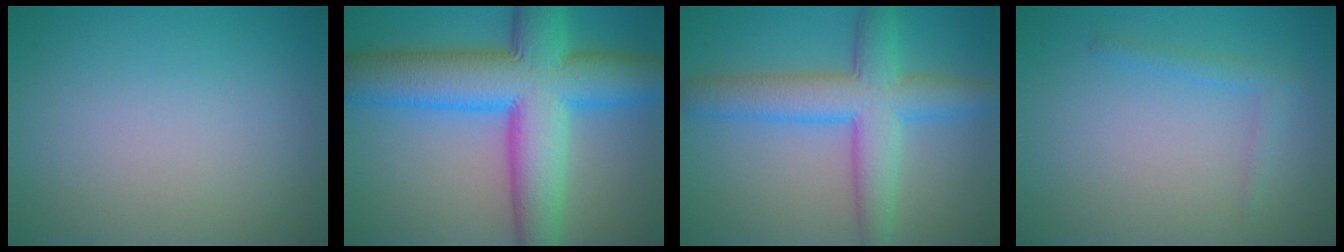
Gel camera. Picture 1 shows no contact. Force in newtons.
{"total": 12.8, "press": 12.8, "slide": 0.3}
{"total": 6.9, "press": 6.9, "slide": 0.1}
{"total": 1.3, "press": 1.3, "slide": 0.1}